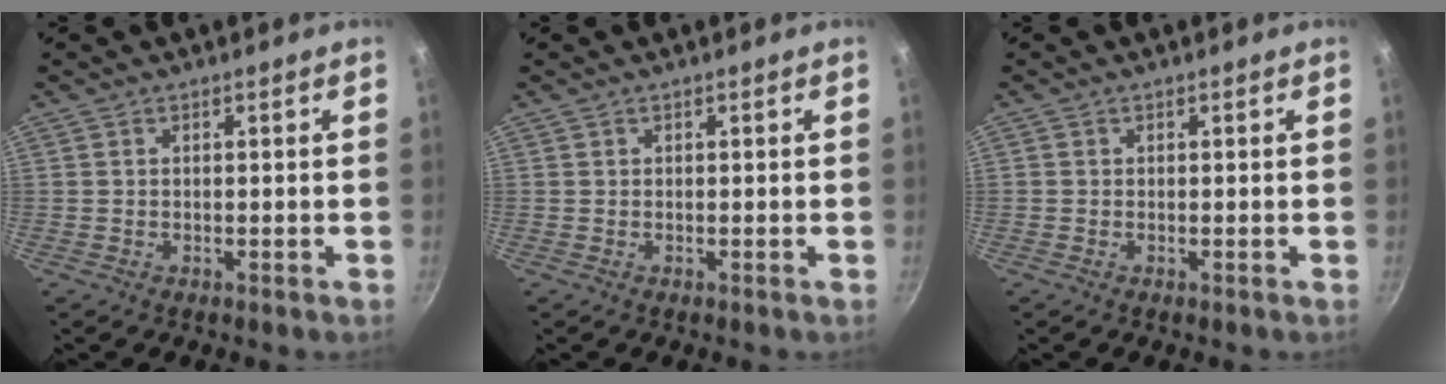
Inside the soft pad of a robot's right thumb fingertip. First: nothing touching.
{"total": 0.0}
{"total": 0.0}